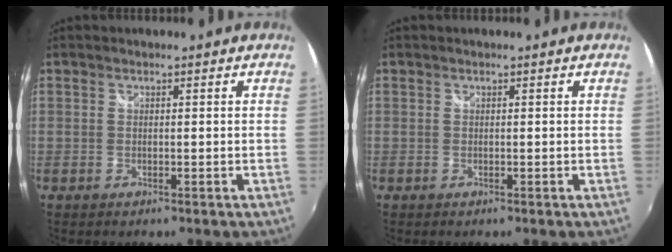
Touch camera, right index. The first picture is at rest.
{"total": 0.0}